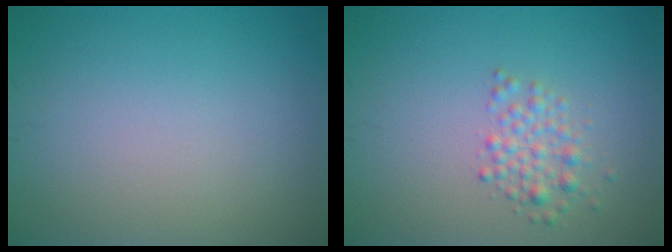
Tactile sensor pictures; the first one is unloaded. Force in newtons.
{"total": 2.1, "press": 2.1, "slide": 0.0}